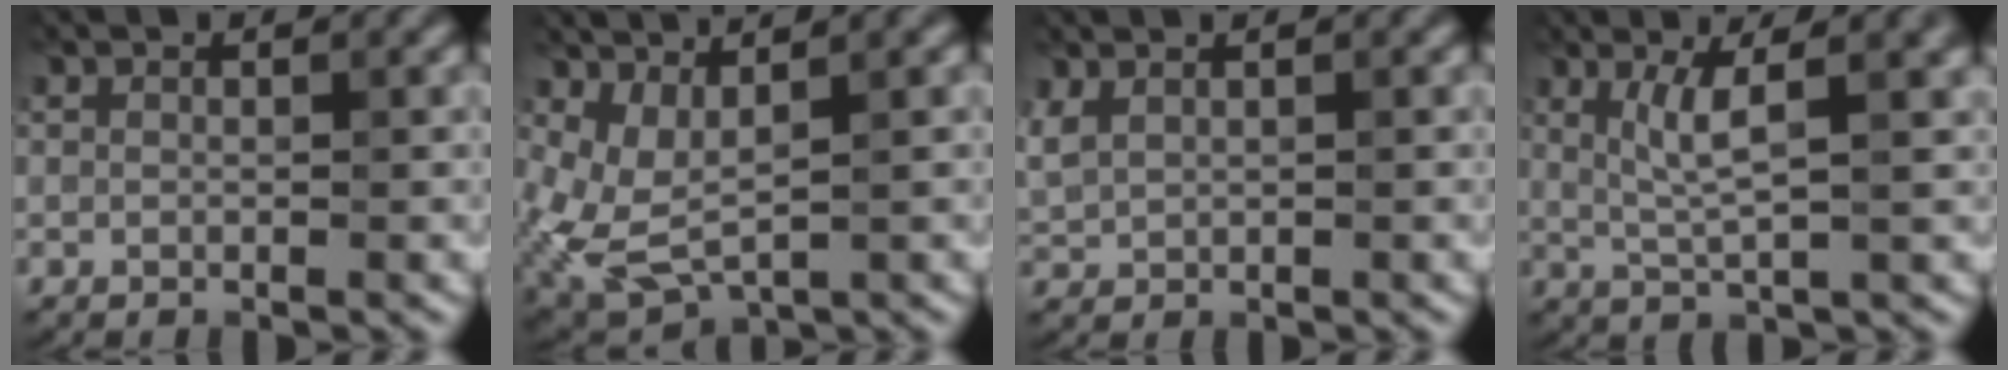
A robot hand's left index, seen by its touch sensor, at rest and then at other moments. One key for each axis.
{"total": 3.4, "fx": 0.4, "fy": 1.4, "fz": 3.1, "tx": -0.086, "ty": -0.012, "tz": 0.017}
{"total": 0.7, "fx": 0.6, "fy": 0.3, "fz": -0.1, "tx": -0.007, "ty": 0.001, "tz": 0.019}
{"total": 3.8, "fx": 1.2, "fy": 0.4, "fz": 3.5, "tx": -0.068, "ty": 0.002, "tz": 0.024}